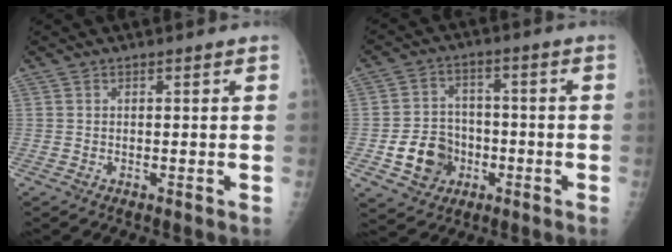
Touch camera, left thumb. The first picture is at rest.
{"total": 10.0, "force": [-3.2, 8.4, 4.3], "torque": [-0.043, 0.021, -0.050]}